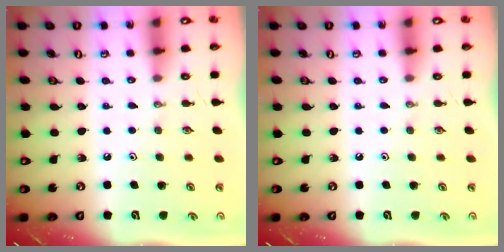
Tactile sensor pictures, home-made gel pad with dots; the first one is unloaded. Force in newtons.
{"total": 0.0}